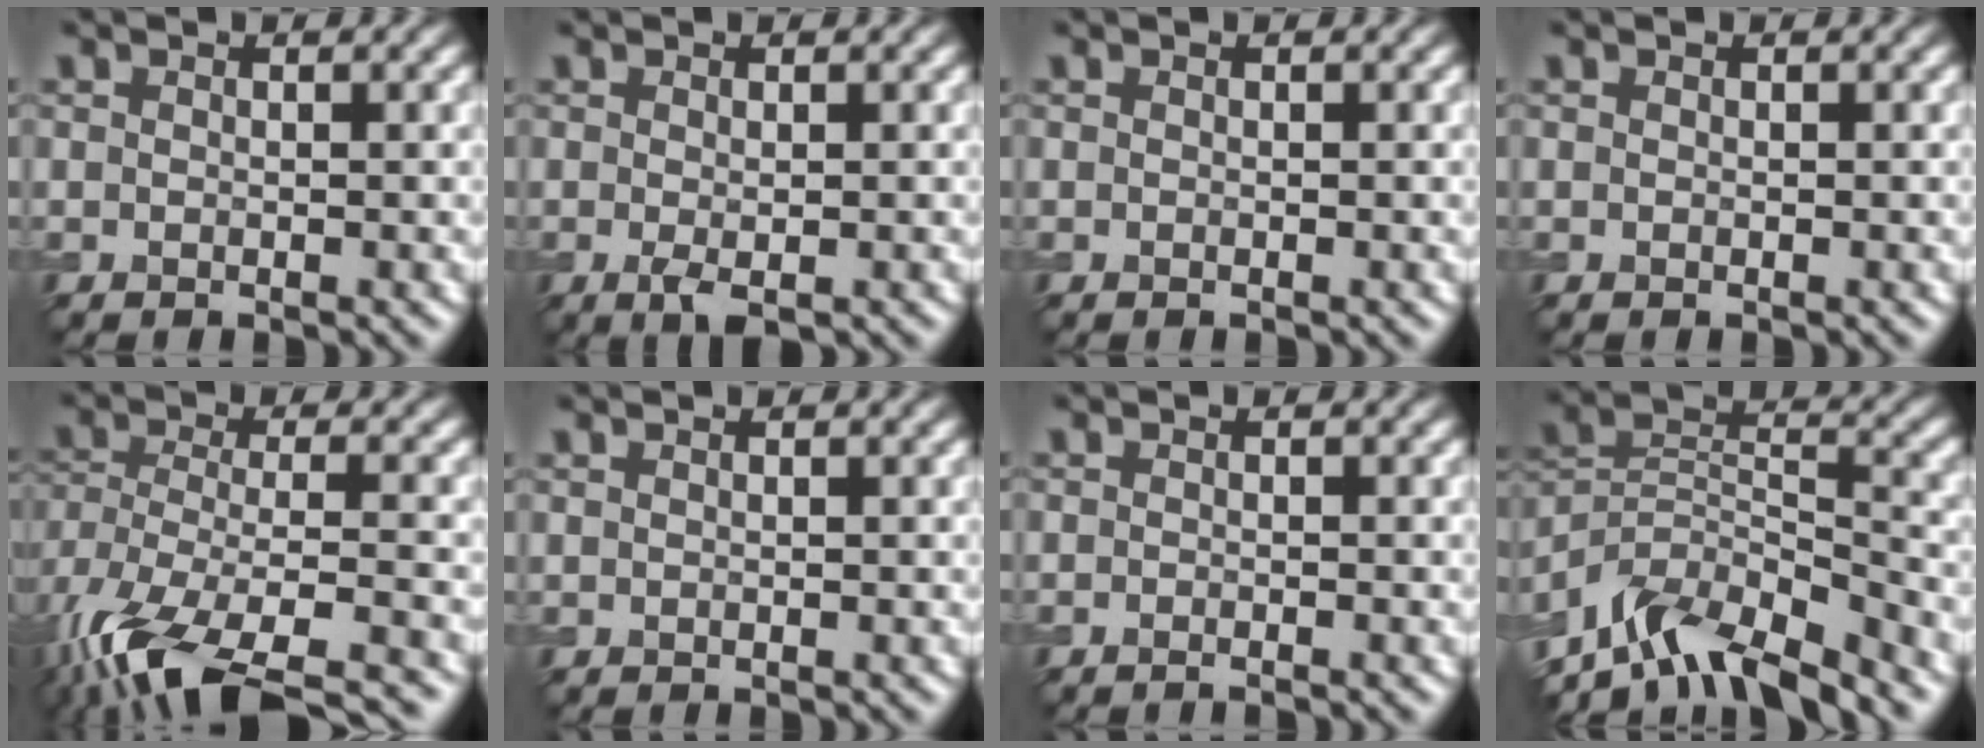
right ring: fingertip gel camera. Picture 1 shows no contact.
{"total": 1.4, "force": [-0.4, 0.3, 1.3], "torque": [-0.027, -0.008, -0.008]}
{"total": 0.0}
{"total": 0.0}
{"total": 12.3, "force": [-8.8, 4.4, 7.5], "torque": [-0.168, -0.039, -0.135]}
{"total": 0.0}
{"total": 0.8, "force": [-0.7, 0.1, 0.4], "torque": [-0.005, -0.006, -0.013]}
{"total": 10.5, "force": [-8.2, 3.3, 5.7], "torque": [-0.096, 0.011, -0.158]}